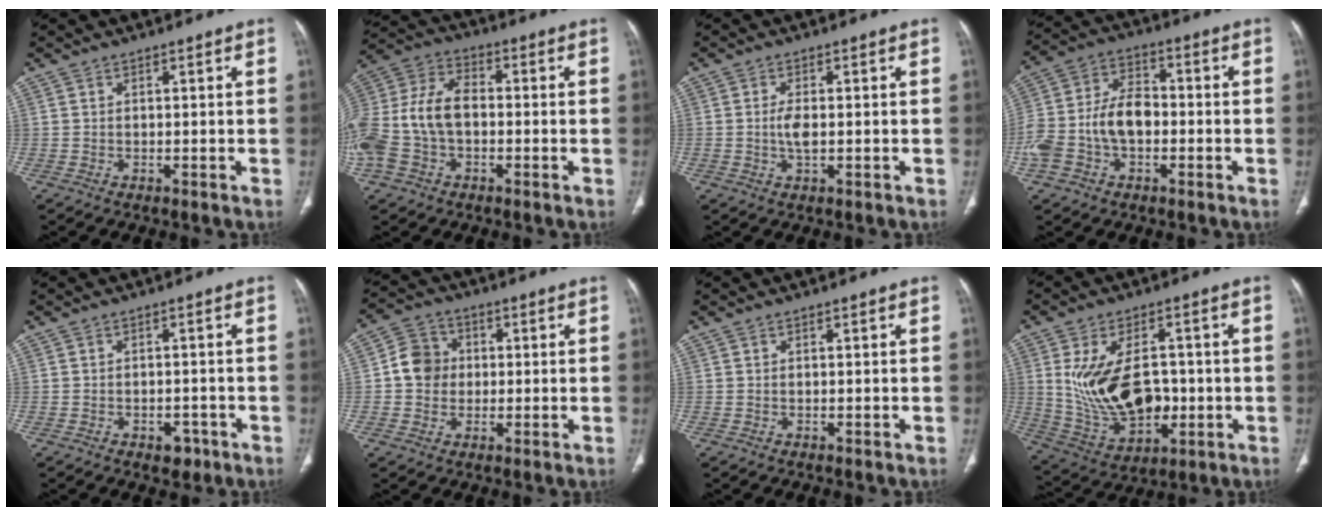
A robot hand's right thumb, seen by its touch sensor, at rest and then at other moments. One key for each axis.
{"total": 15.7, "fx": -2.1, "fy": 10.6, "fz": 11.4, "tx": -0.254, "ty": 0.037, "tz": -0.042}
{"total": 3.0, "fx": -0.2, "fy": 1.3, "fz": 2.8, "tx": -0.060, "ty": -0.001, "tz": -0.005}
{"total": 13.7, "fx": -2.7, "fy": 9.0, "fz": 10.0, "tx": -0.205, "ty": 0.042, "tz": -0.056}
{"total": 3.1, "fx": -1.7, "fy": 2.0, "fz": 1.6, "tx": -0.008, "ty": 0.007, "tz": -0.017}
{"total": 7.2, "fx": 0.2, "fy": 6.6, "fz": 3.0, "tx": -0.032, "ty": 0.014, "tz": -0.007}
{"total": 0.0}
{"total": 16.1, "fx": 0.1, "fy": 9.8, "fz": 12.7, "tx": -0.210, "ty": -0.001, "tz": 0.026}